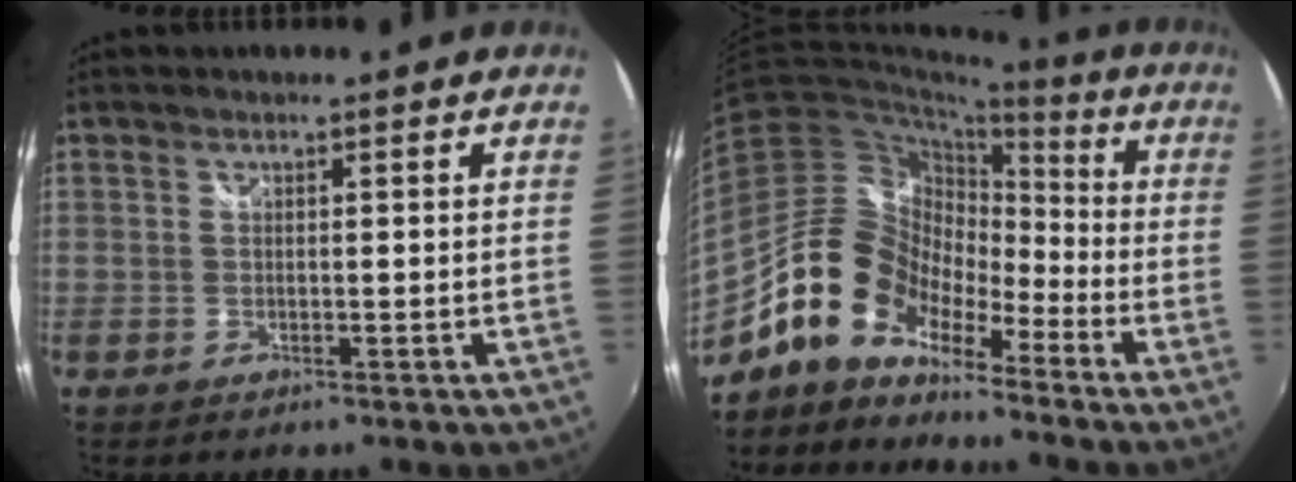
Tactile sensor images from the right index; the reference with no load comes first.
{"total": 13.5, "force": [-9.5, 7.0, 6.5], "torque": [-0.116, 0.023, -0.191]}